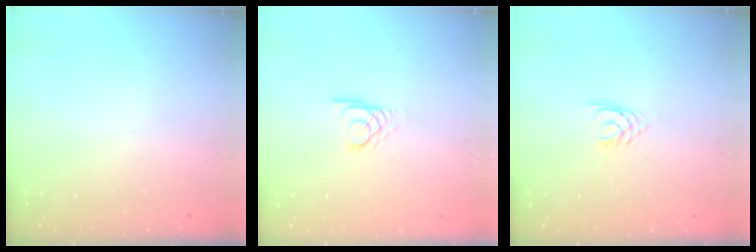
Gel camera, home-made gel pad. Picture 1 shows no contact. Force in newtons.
{"total": 2.6, "press": 2.6, "slide": 0.1}
{"total": 2.1, "press": 2.0, "slide": 0.3}